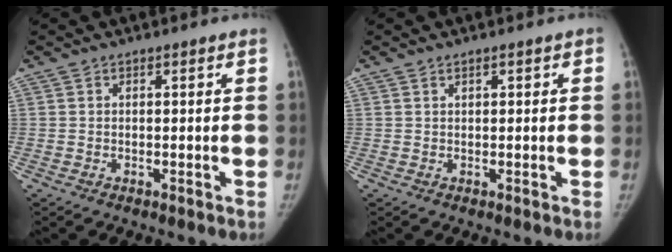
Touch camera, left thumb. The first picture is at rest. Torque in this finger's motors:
{"motor_torque": [-0.38, -0.35, -0.03, 0.10, -0.02]}